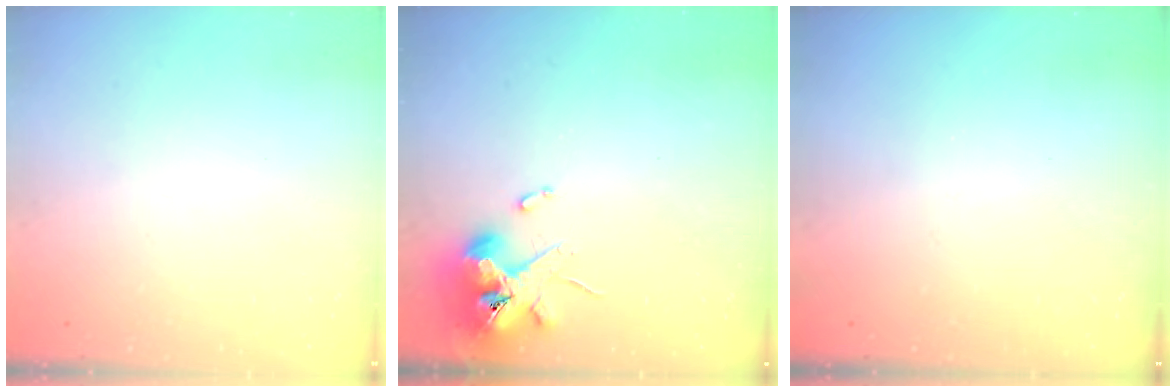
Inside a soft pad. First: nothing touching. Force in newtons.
{"total": 11.0, "press": 10.9, "slide": 1.6}
{"total": 0.0}